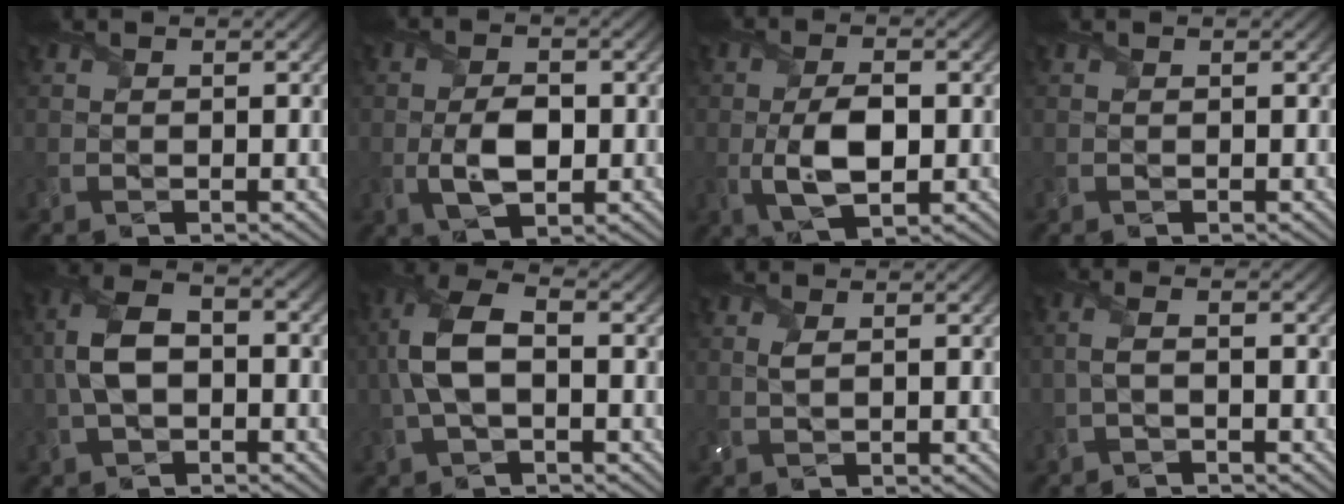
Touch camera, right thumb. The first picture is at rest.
{"total": 4.9, "force": [-0.7, 2.8, 4.0], "torque": [-0.085, -0.007, -0.014]}
{"total": 6.3, "force": [-0.8, 3.0, 5.5], "torque": [-0.114, -0.004, -0.016]}
{"total": 0.0}
{"total": 7.7, "force": [-0.4, 4.4, 6.3], "torque": [-0.147, 0.011, -0.015]}
{"total": 7.3, "force": [0.0, 3.5, 6.4], "torque": [-0.156, 0.016, -0.006]}
{"total": 1.1, "force": [0.5, 0.1, 1.0], "torque": [-0.029, 0.002, 0.010]}
{"total": 2.4, "force": [-0.5, 0.6, 2.3], "torque": [-0.049, 0.004, -0.017]}